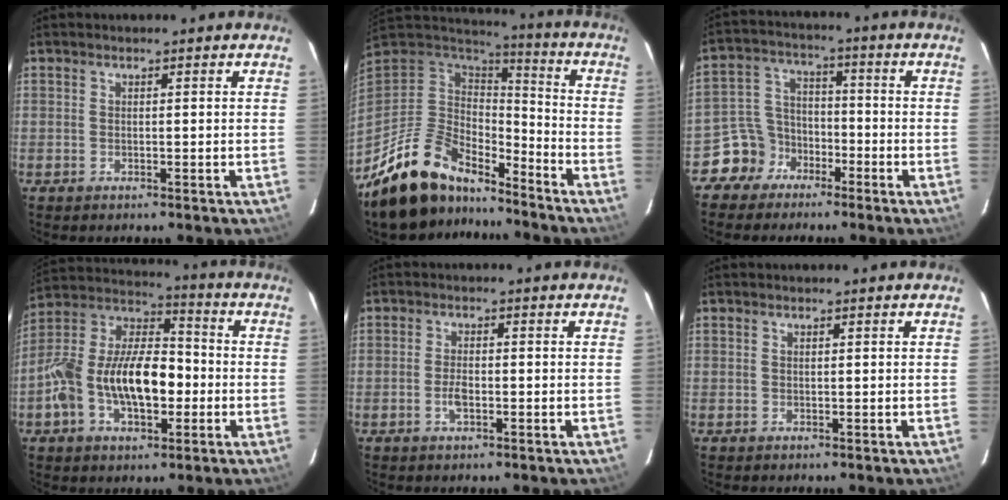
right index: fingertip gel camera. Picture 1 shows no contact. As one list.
[{"total": 18.1, "force": [-14.2, 7.9, 8.0], "torque": [-0.179, -0.008, -0.241]}, {"total": 7.7, "force": [-5.0, 5.8, 0.7], "torque": [-0.027, 0.033, -0.098]}, {"total": 18.1, "force": [-3.9, 9.6, 14.8], "torque": [-0.286, 0.014, -0.073]}, {"total": 2.9, "force": [-1.0, 1.3, 2.4], "torque": [-0.050, 0.000, -0.018]}, {"total": 0.0}]